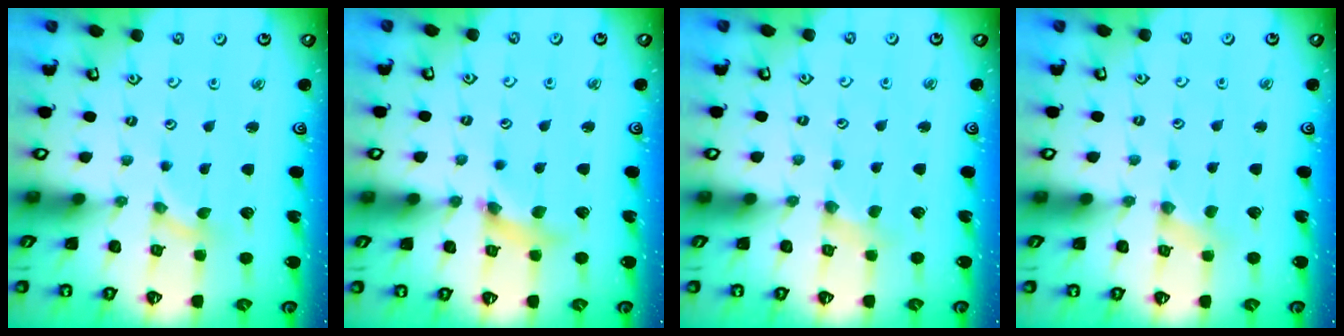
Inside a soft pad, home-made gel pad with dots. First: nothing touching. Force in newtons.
{"total": 6.0, "press": 5.9, "slide": 0.7}
{"total": 1.4, "press": 1.4, "slide": 0.3}
{"total": 0.7, "press": 0.7, "slide": 0.2}